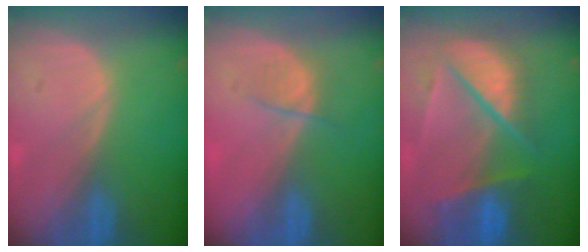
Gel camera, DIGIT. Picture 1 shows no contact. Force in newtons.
{"total": 2.5, "press": 2.3, "slide": 0.9}
{"total": 10.1, "press": 8.6, "slide": 5.3}